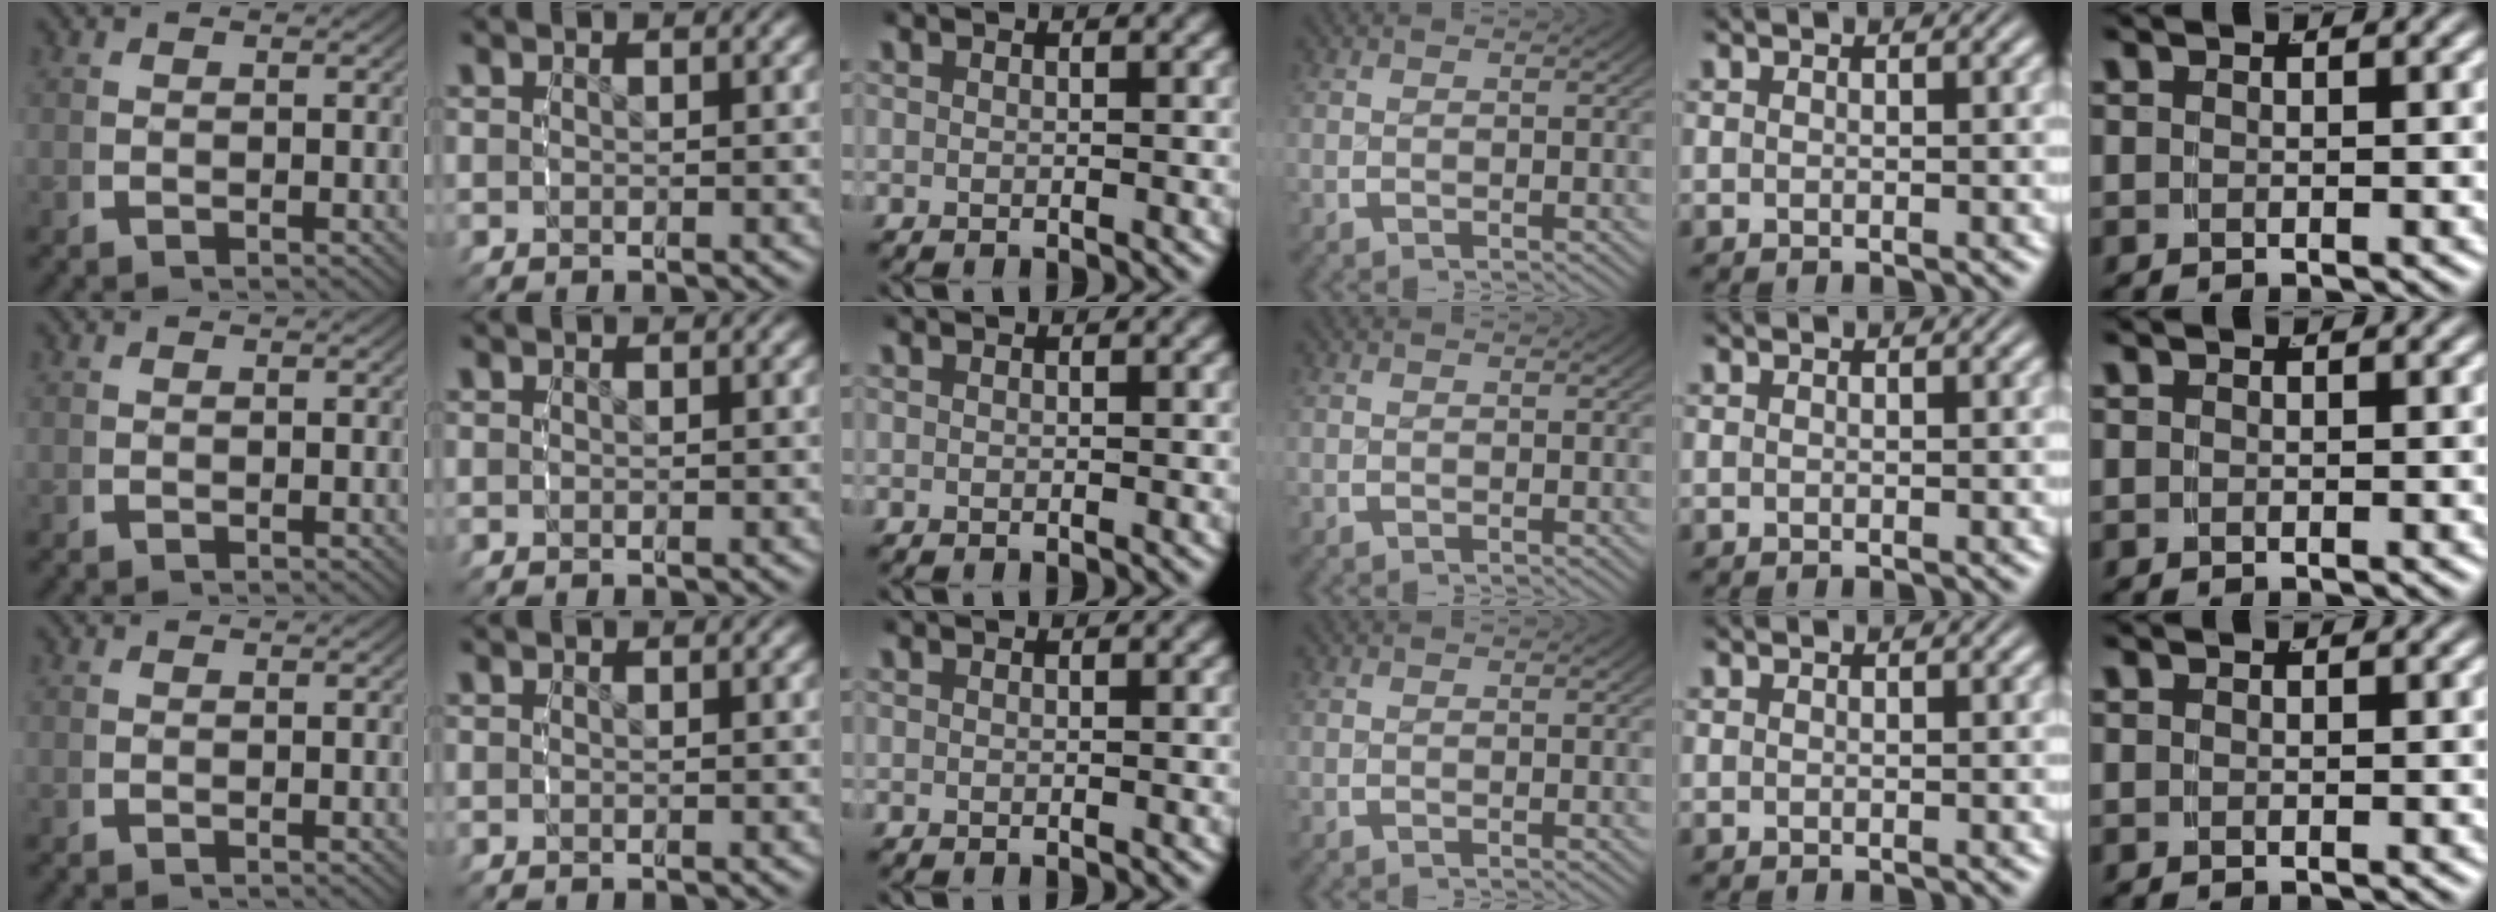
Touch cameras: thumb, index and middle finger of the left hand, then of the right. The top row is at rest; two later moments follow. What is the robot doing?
{"motion": "reach", "object": "shorts"}